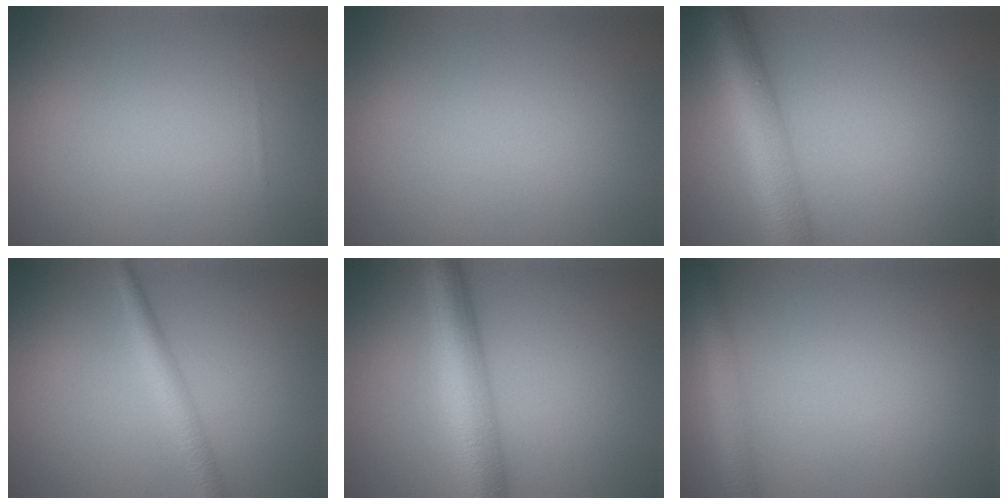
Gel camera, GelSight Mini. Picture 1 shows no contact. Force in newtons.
{"total": 0.0}
{"total": 6.7, "press": 6.7, "slide": 0.1}
{"total": 2.3, "press": 2.3, "slide": 0.1}
{"total": 6.4, "press": 6.4, "slide": 0.2}
{"total": 2.9, "press": 2.9, "slide": 0.1}